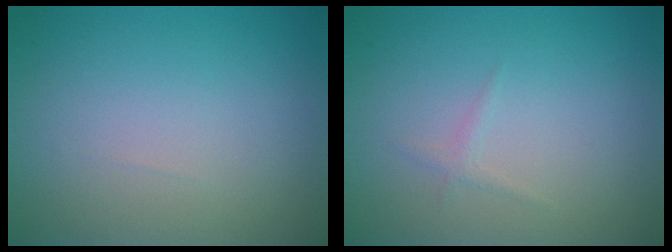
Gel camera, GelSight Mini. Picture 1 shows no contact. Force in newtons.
{"total": 0.6, "press": 0.6, "slide": 0.0}